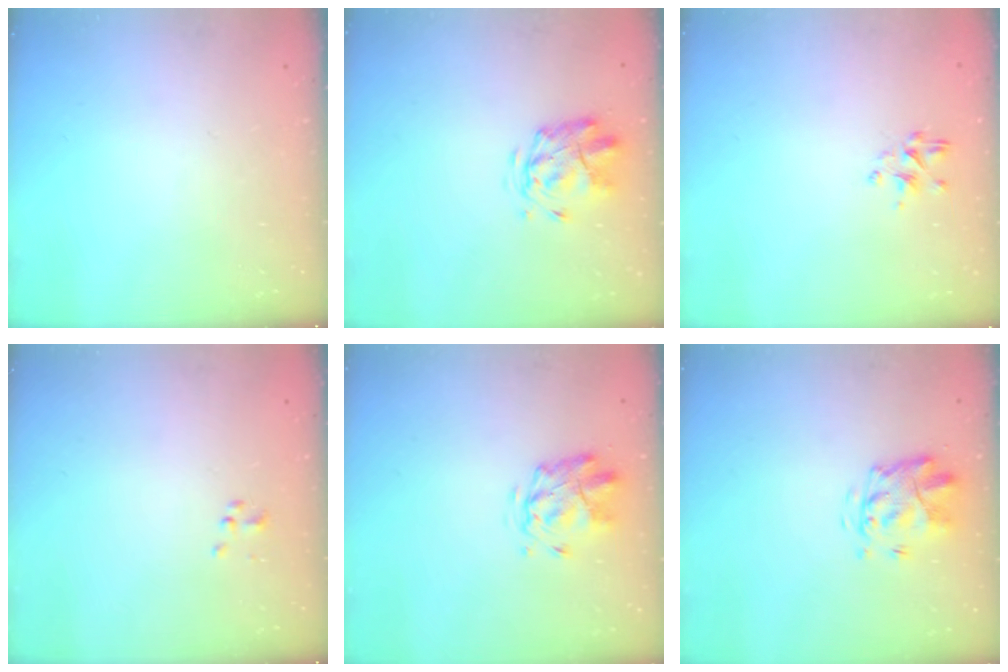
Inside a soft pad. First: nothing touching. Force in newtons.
{"total": 3.0, "press": 2.8, "slide": 1.3}
{"total": 2.3, "press": 2.1, "slide": 1.0}
{"total": 1.2, "press": 1.2, "slide": 0.3}
{"total": 2.9, "press": 2.5, "slide": 1.5}
{"total": 3.8, "press": 3.4, "slide": 1.8}